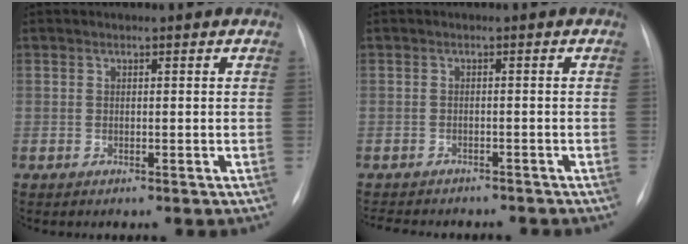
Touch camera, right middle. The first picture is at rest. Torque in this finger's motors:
{"motor_torque": [0.55, -0.57, 0.03, 0.00]}